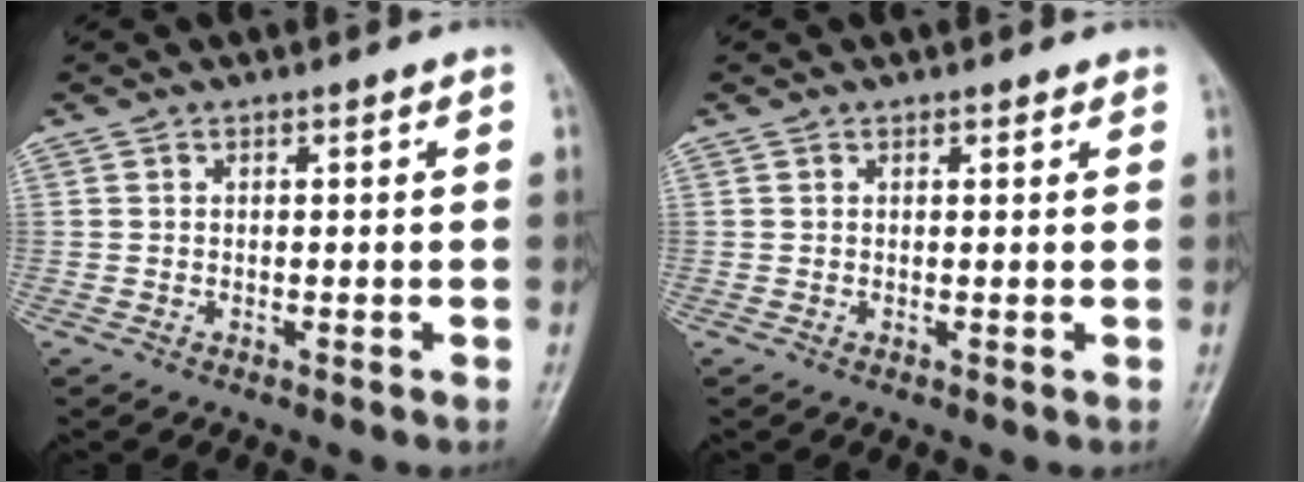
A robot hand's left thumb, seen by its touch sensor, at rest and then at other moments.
{"total": 0.6, "force": [0.6, 0.3, 0.2], "torque": [0.000, -0.004, 0.008]}